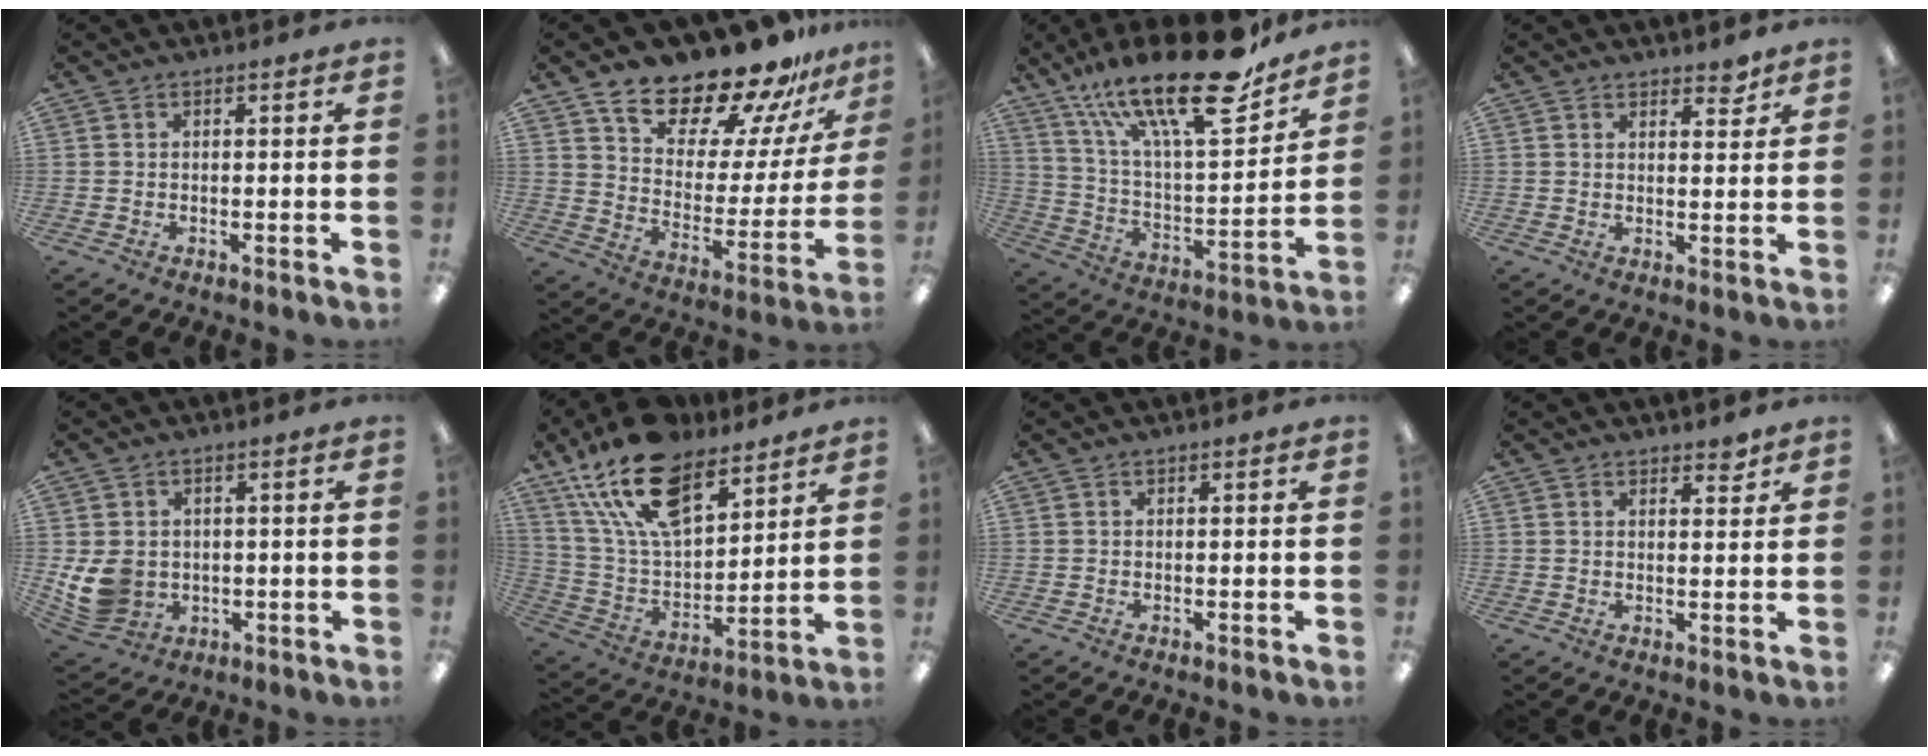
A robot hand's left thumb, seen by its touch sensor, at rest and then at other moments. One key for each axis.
{"total": 20.5, "fx": 17.8, "fy": 6.9, "fz": 7.3, "tx": -0.116, "ty": -0.144, "tz": 0.303}
{"total": 26.8, "fx": 18.3, "fy": 7.7, "fz": 18.0, "tx": -0.308, "ty": -0.112, "tz": 0.305}
{"total": 3.0, "fx": 2.7, "fy": 1.2, "fz": 0.8, "tx": 0.006, "ty": -0.017, "tz": 0.045}
{"total": 9.0, "fx": -0.2, "fy": 7.8, "fz": 4.3, "tx": -0.107, "ty": 0.006, "tz": 0.001}
{"total": 21.0, "fx": 13.9, "fy": 10.4, "fz": 11.9, "tx": -0.224, "ty": -0.066, "tz": 0.254}
{"total": 0.0}
{"total": 2.7, "fx": 2.3, "fy": 1.0, "fz": 0.8, "tx": 0.007, "ty": -0.015, "tz": 0.038}